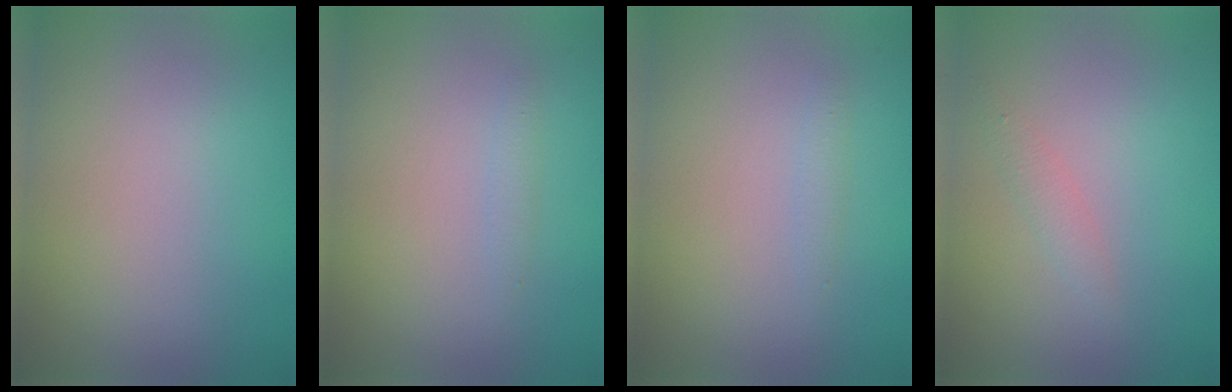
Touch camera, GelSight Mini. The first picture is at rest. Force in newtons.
{"total": 0.7, "press": 0.7, "slide": 0.0}
{"total": 0.7, "press": 0.7, "slide": 0.0}
{"total": 1.1, "press": 1.1, "slide": 0.1}